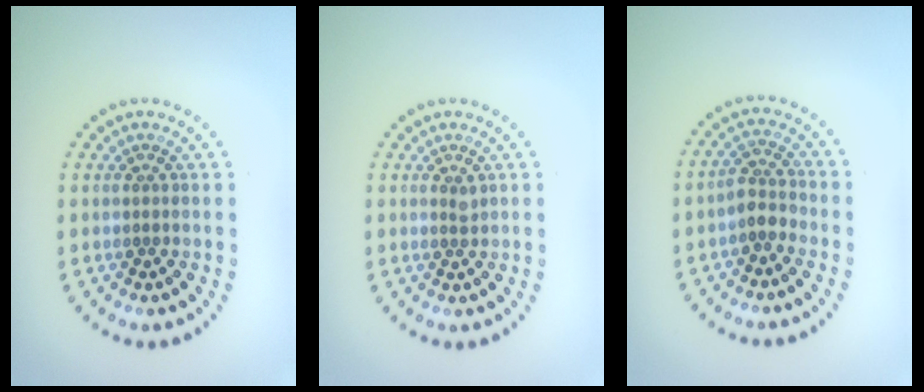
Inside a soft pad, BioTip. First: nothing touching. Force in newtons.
{"total": 0.7, "press": 0.5, "slide": 0.4}
{"total": 2.0, "press": 1.7, "slide": 1.0}